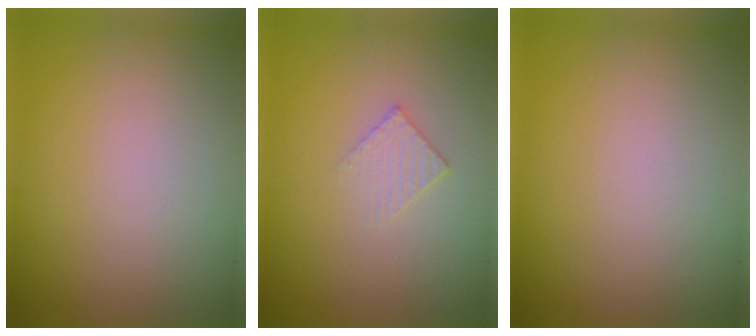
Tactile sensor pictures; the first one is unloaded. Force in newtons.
{"total": 1.4, "press": 1.4, "slide": 0.2}
{"total": 0.0}